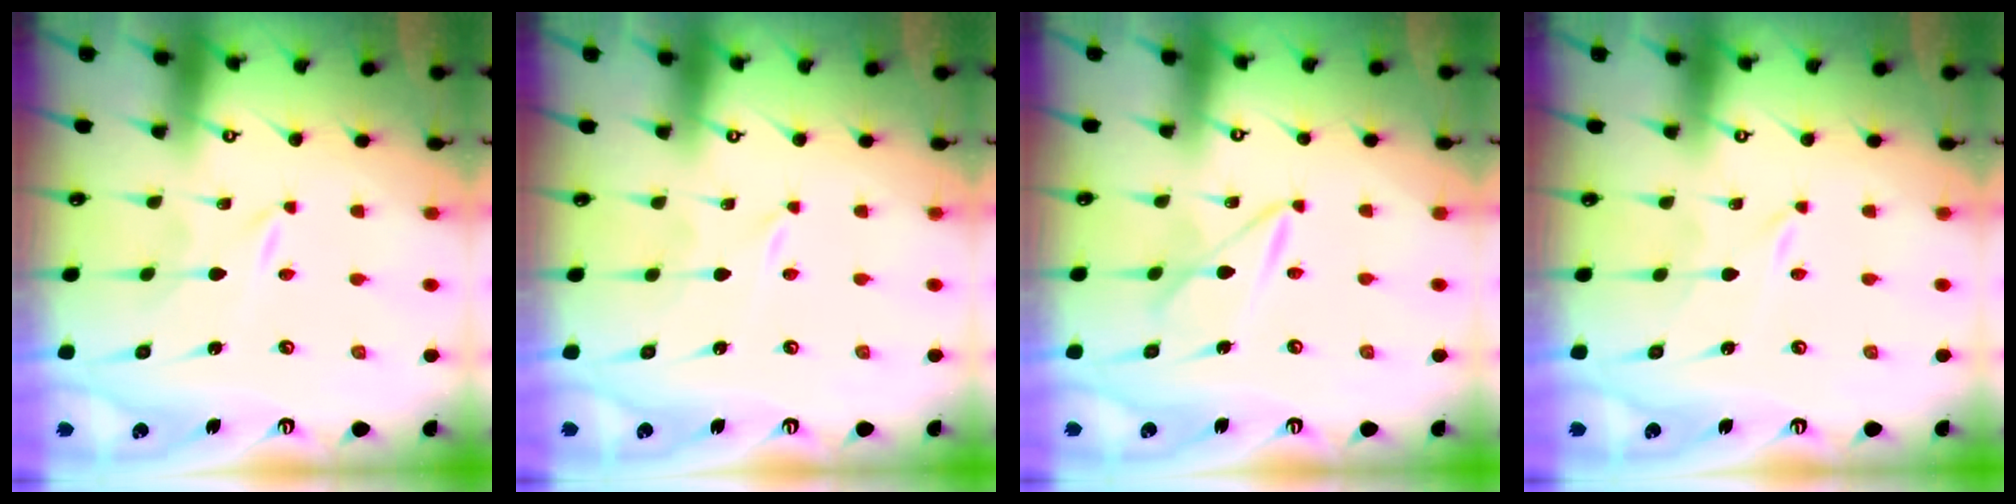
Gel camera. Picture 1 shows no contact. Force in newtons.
{"total": 0.0}
{"total": 5.0, "press": 5.0, "slide": 0.4}
{"total": 0.0}